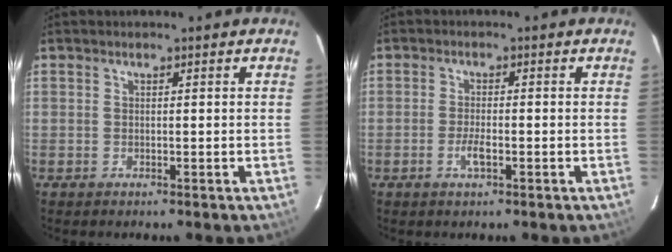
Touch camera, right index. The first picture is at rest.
{"total": 2.8, "force": [-1.1, 0.7, 2.4], "torque": [-0.051, -0.003, -0.022]}